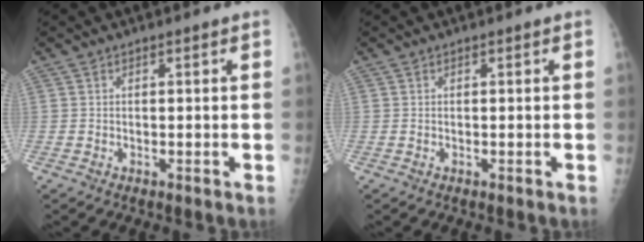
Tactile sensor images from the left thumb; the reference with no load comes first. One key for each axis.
{"total": 0.0}